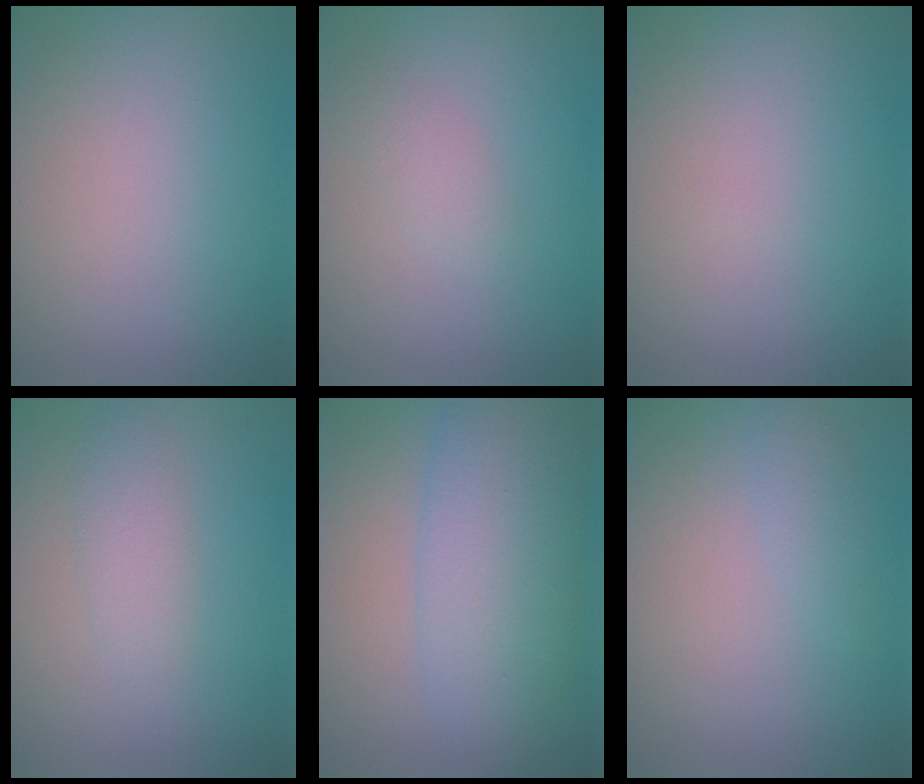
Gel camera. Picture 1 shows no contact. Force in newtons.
{"total": 1.5, "press": 1.5, "slide": 0.1}
{"total": 0.0}
{"total": 2.0, "press": 2.0, "slide": 0.1}
{"total": 7.8, "press": 7.8, "slide": 0.1}
{"total": 1.1, "press": 1.1, "slide": 0.0}